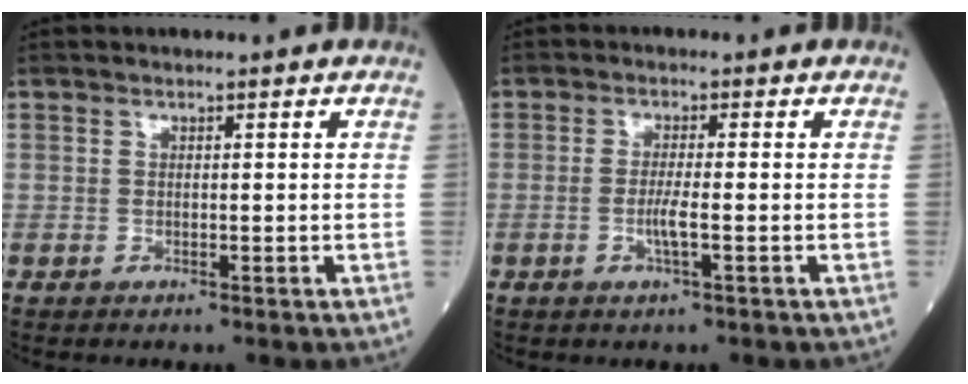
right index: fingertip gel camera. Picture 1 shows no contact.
{"total": 2.7, "force": [-0.7, -0.1, 2.6], "torque": [-0.055, -0.003, -0.013]}